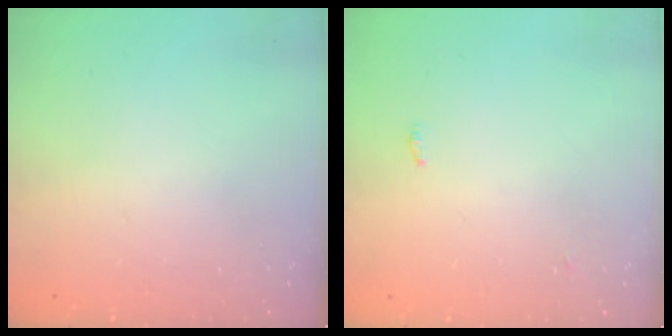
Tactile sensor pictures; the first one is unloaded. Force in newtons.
{"total": 6.3, "press": 2.7, "slide": 5.7}